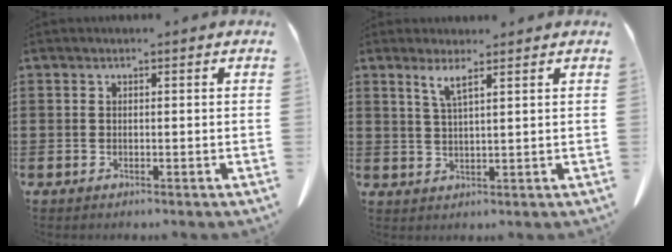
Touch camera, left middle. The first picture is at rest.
{"total": 3.1, "force": [2.1, 0.2, 2.2], "torque": [-0.050, 0.001, 0.038]}